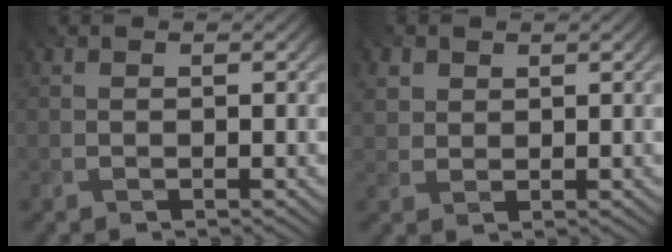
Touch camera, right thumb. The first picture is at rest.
{"total": 2.7, "force": [1.1, 2.3, 0.9], "torque": [-0.032, -0.003, 0.035]}